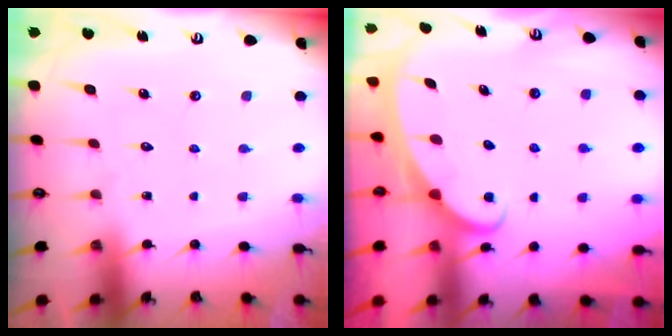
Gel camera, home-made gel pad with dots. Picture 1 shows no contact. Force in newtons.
{"total": 2.6, "press": 2.5, "slide": 0.3}